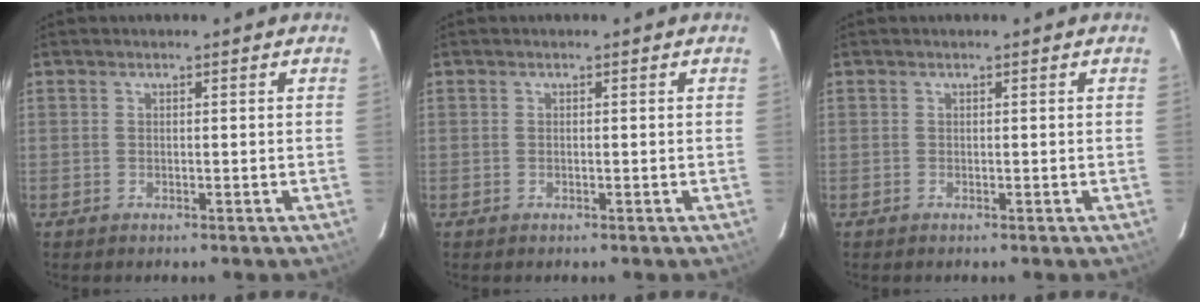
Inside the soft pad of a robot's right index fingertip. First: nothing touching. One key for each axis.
{"total": 0.0}
{"total": 0.0}